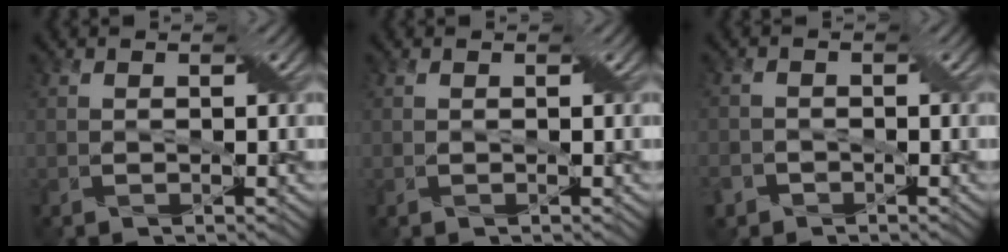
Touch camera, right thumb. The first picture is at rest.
{"total": 0.0}
{"total": 2.9, "force": [-2.0, 2.0, 0.6], "torque": [-0.013, 0.002, -0.039]}